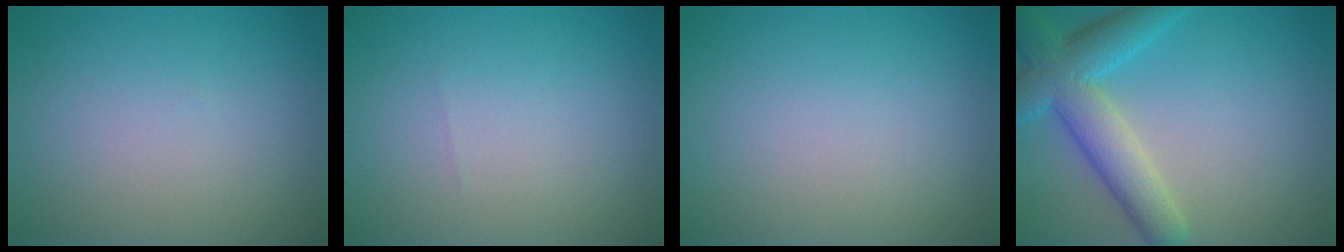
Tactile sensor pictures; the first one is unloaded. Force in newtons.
{"total": 0.0}
{"total": 0.0}
{"total": 6.3, "press": 6.3, "slide": 0.3}